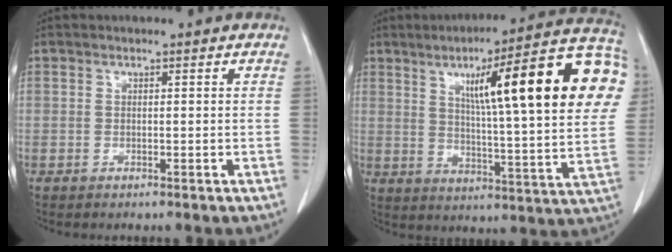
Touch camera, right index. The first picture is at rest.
{"total": 24.9, "force": [7.2, 2.4, 23.7], "torque": [-0.288, 0.040, 0.095]}